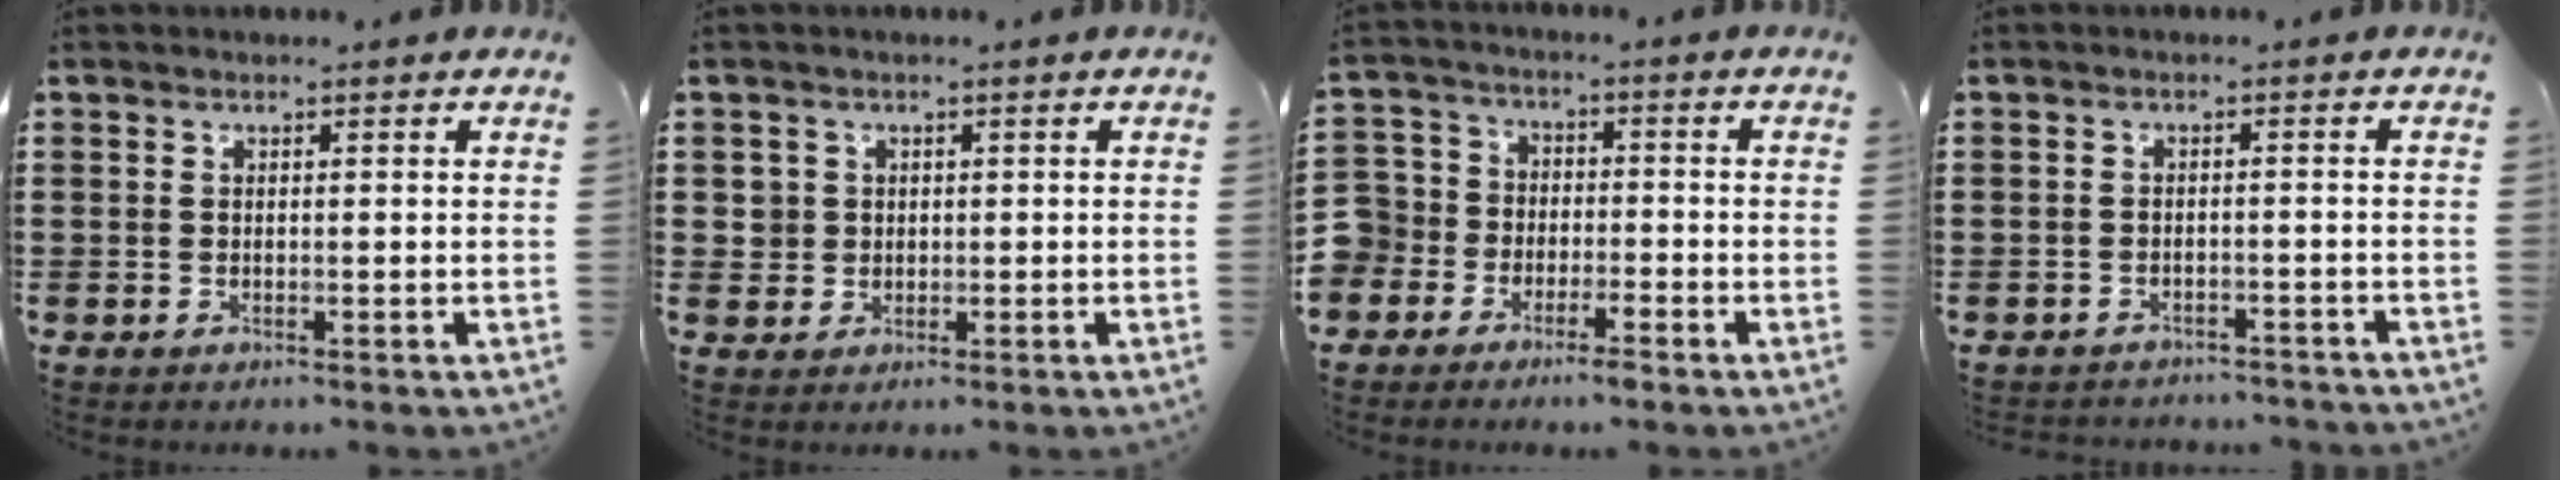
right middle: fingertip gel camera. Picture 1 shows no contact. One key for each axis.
{"total": 2.8, "fx": 0.4, "fy": 2.7, "fz": 0.4, "tx": -0.021, "ty": 0.011, "tz": 0.003}
{"total": 5.2, "fx": -3.8, "fy": 3.5, "fz": -0.1, "tx": -0.031, "ty": -0.001, "tz": -0.086}
{"total": 2.1, "fx": -2.1, "fy": 0.4, "fz": -0.1, "tx": -0.004, "ty": 0.001, "tz": -0.046}